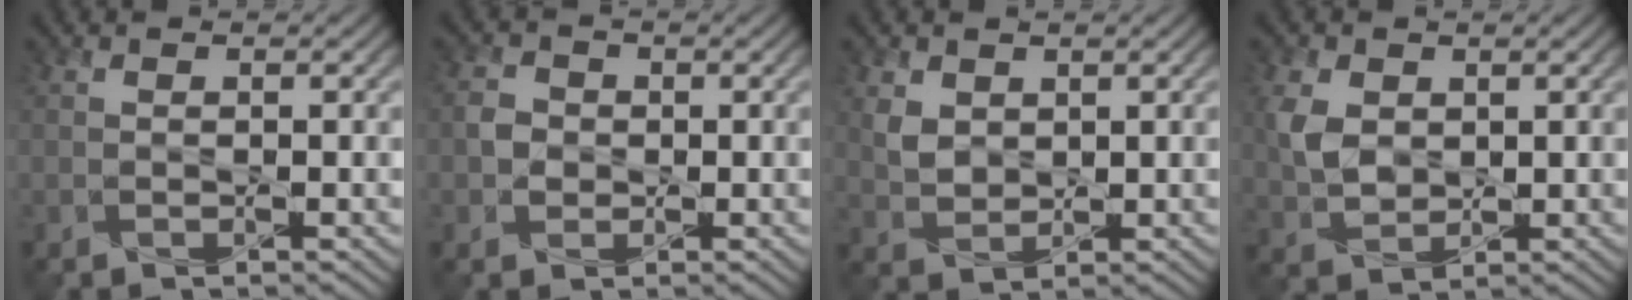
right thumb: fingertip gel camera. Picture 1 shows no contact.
{"total": 2.4, "force": [-0.2, 2.2, 0.8], "torque": [-0.020, 0.000, -0.008]}
{"total": 3.1, "force": [1.4, 2.3, 1.5], "torque": [-0.043, -0.003, 0.031]}
{"total": 4.9, "force": [1.1, 3.6, 3.1], "torque": [-0.082, 0.001, 0.024]}